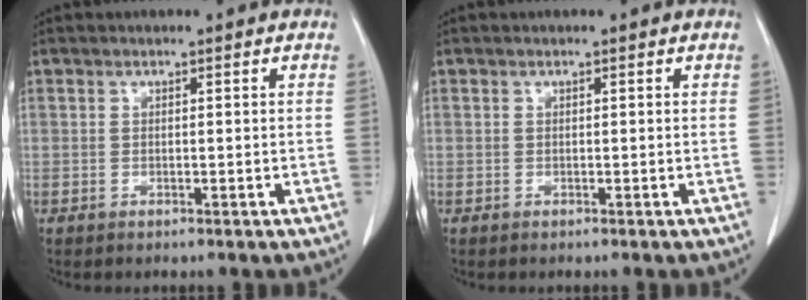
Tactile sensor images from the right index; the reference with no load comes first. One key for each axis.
{"total": 0.0}